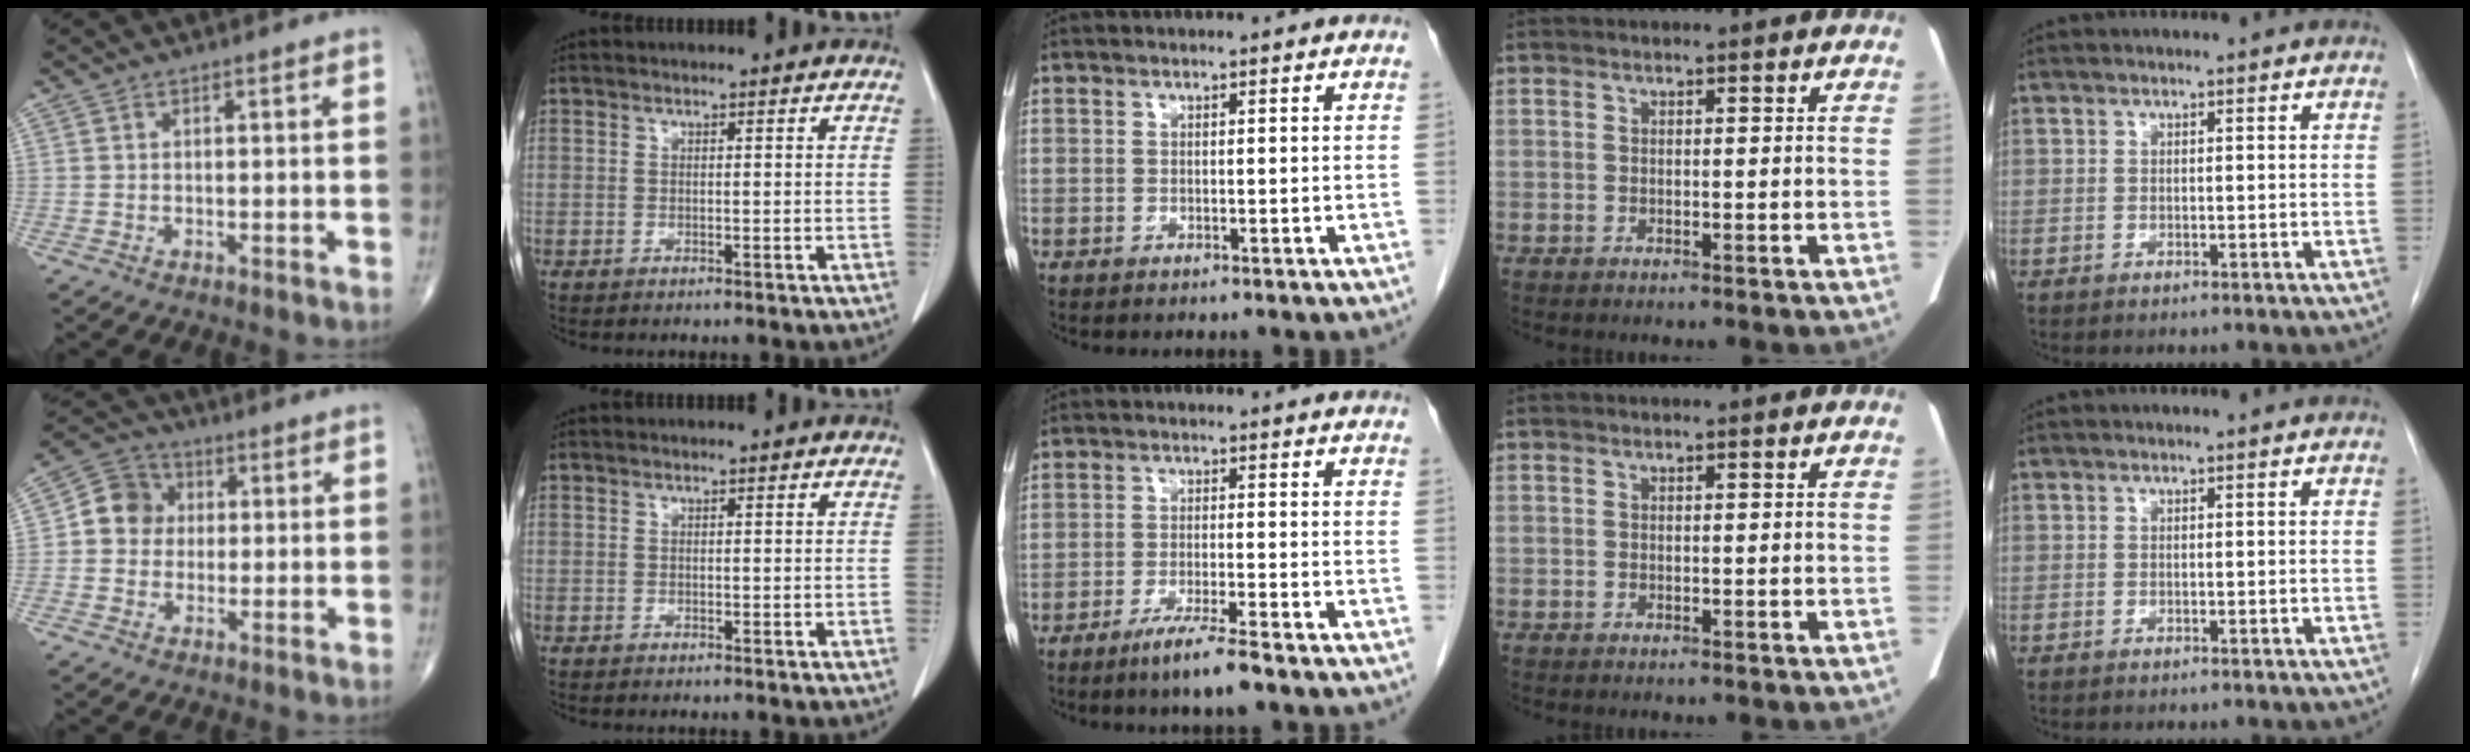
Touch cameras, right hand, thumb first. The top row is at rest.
{"thumb": {"total": 7.5, "force": [0.5, 6.8, 3.2], "torque": [-0.033, 0.016, -0.005]}, "middle": {"total": 5.4, "force": [-3.9, -0.3, 3.8], "torque": [-0.073, -0.014, -0.073]}}